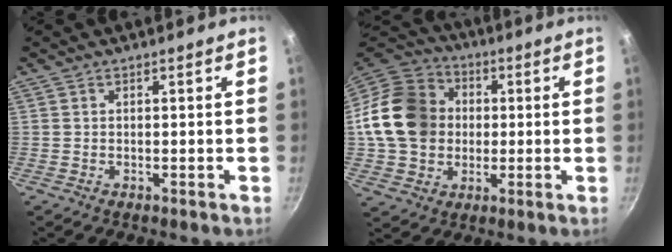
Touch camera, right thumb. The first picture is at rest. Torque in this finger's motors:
{"motor_torque": [1.51, 3.35, 1.22, -0.99, 0.52]}